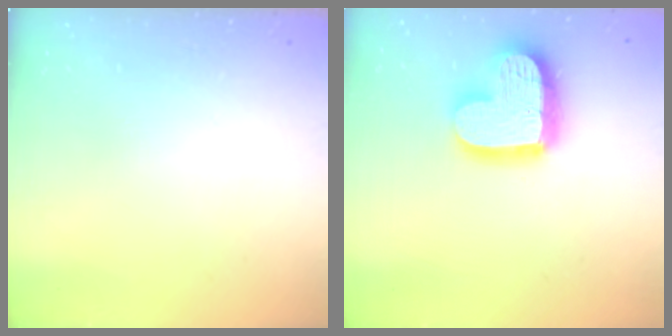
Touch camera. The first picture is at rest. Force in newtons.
{"total": 17.0, "press": 17.0, "slide": 1.3}